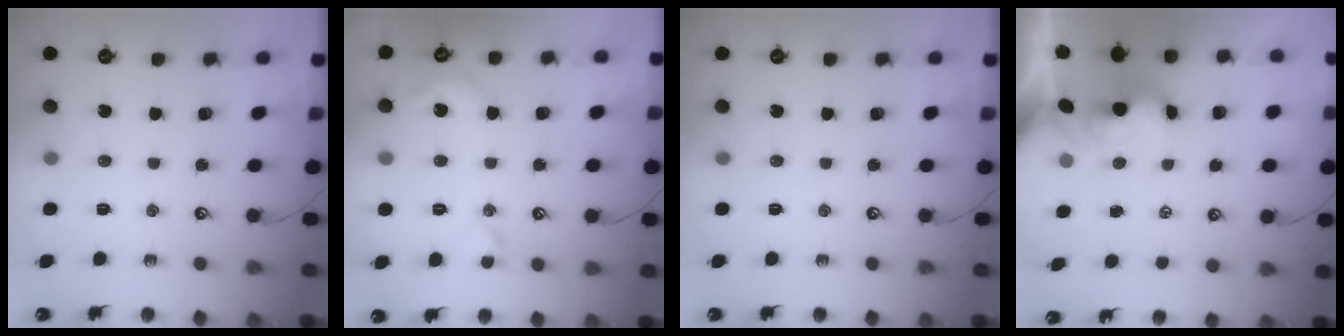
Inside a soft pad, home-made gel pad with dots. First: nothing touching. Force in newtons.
{"total": 3.7, "press": 3.6, "slide": 0.9}
{"total": 0.0}
{"total": 1.7, "press": 1.5, "slide": 0.7}